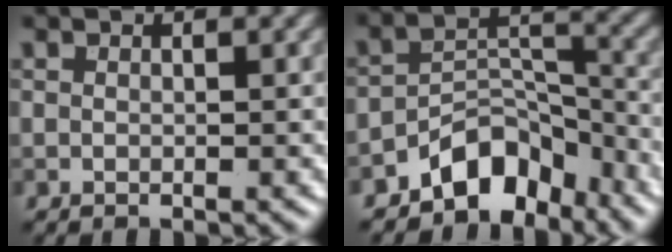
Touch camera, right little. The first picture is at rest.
{"total": 5.7, "force": [-4.4, 3.0, 2.2], "torque": [-0.014, 0.006, -0.082]}